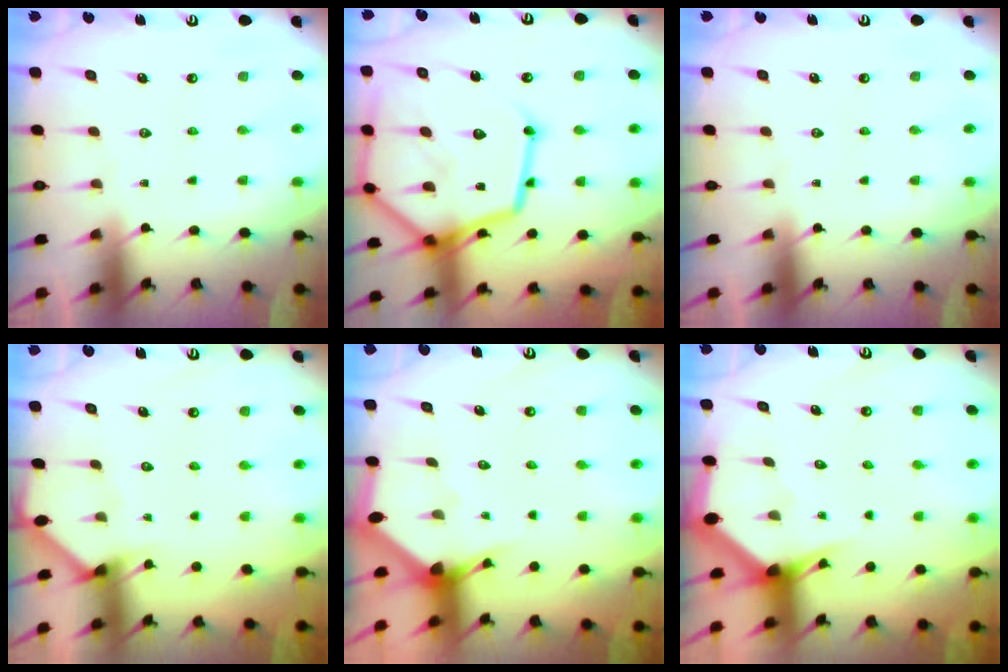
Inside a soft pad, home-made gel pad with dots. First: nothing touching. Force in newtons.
{"total": 25.3, "press": 25.2, "slide": 2.4}
{"total": 0.0}
{"total": 2.2, "press": 2.2, "slide": 0.3}
{"total": 2.9, "press": 2.9, "slide": 0.2}
{"total": 2.9, "press": 2.9, "slide": 0.2}